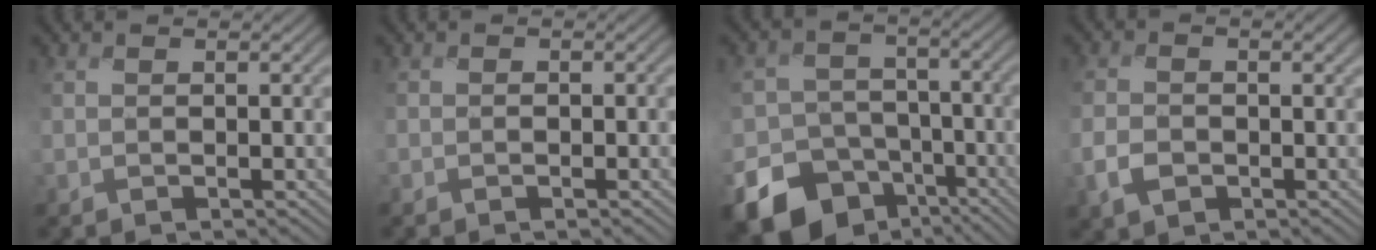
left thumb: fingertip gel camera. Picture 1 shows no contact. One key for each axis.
{"total": 0.8, "fx": -0.5, "fy": 0.6, "fz": -0.2, "tx": 0.003, "ty": -0.003, "tz": -0.013}
{"total": 17.6, "fx": -11.5, "fy": 12.2, "fz": 5.4, "tx": -0.139, "ty": -0.075, "tz": -0.182}
{"total": 3.6, "fx": -1.8, "fy": 2.4, "fz": 2.1, "tx": -0.051, "ty": -0.005, "tz": -0.042}